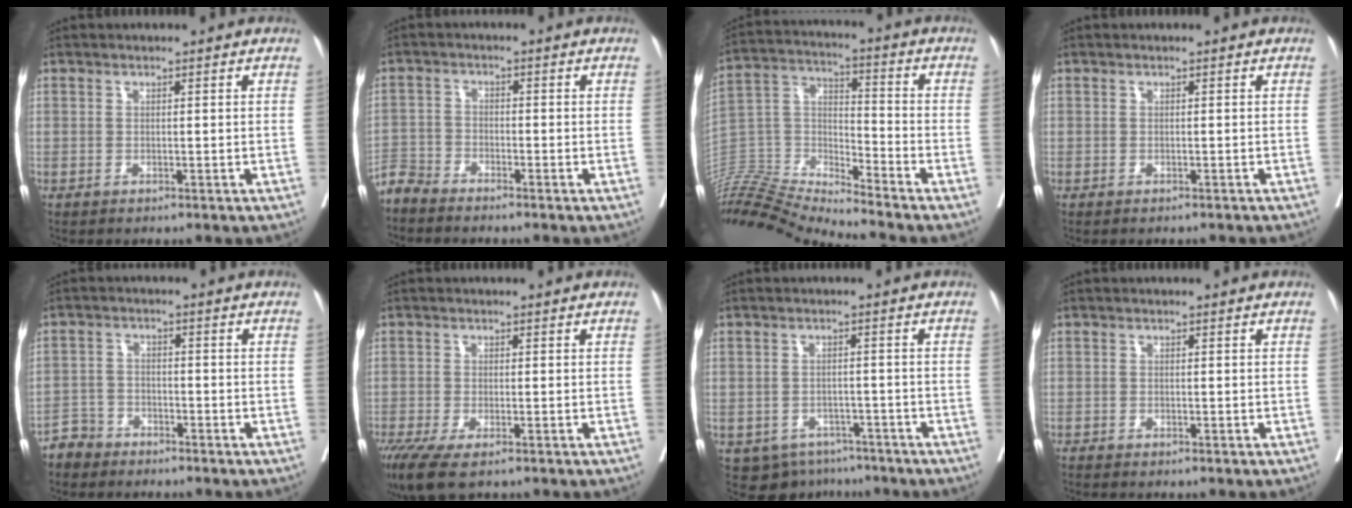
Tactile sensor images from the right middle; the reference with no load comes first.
{"total": 3.0, "force": [-3.0, 0.1, -0.1], "torque": [0.010, -0.012, -0.061]}
{"total": 15.8, "force": [-15.4, -1.1, 3.4], "torque": [-0.061, 0.033, -0.291]}
{"total": 2.0, "force": [-1.8, -0.4, 0.7], "torque": [-0.010, -0.007, -0.022]}
{"total": 3.4, "force": [-3.0, 1.5, -0.5], "torque": [0.009, 0.002, -0.061]}
{"total": 6.3, "force": [-4.0, 1.3, 4.8], "torque": [-0.084, -0.022, -0.070]}
{"total": 5.2, "force": [-3.9, 3.4, 0.7], "torque": [0.001, 0.007, -0.051]}
{"total": 0.9, "force": [-0.8, -0.2, 0.3], "torque": [-0.003, 0.000, -0.016]}